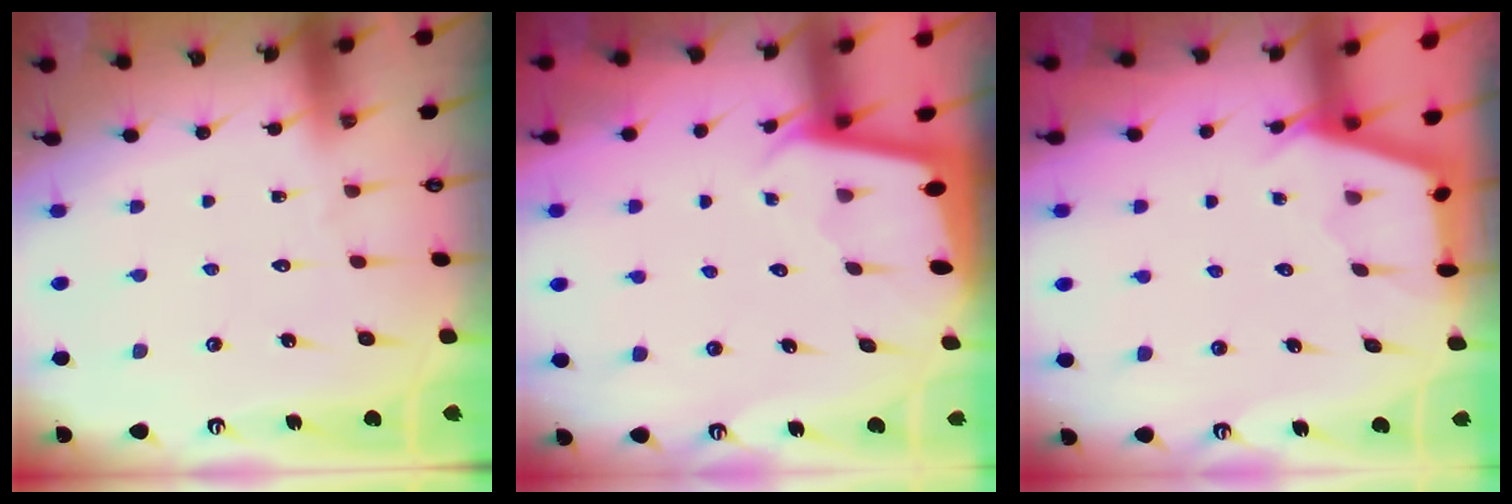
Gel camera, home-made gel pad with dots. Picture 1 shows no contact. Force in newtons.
{"total": 1.9, "press": 1.9, "slide": 0.1}
{"total": 2.9, "press": 2.8, "slide": 0.3}